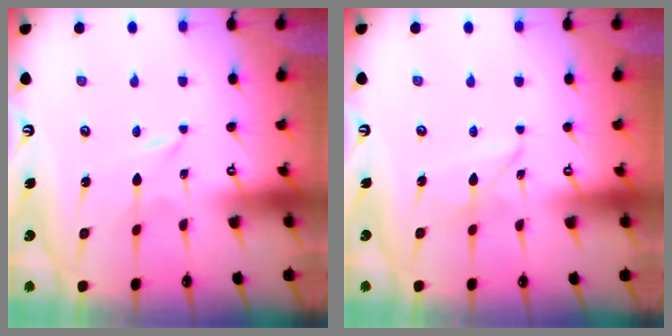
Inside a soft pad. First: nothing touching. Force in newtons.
{"total": 5.1, "press": 5.0, "slide": 0.5}